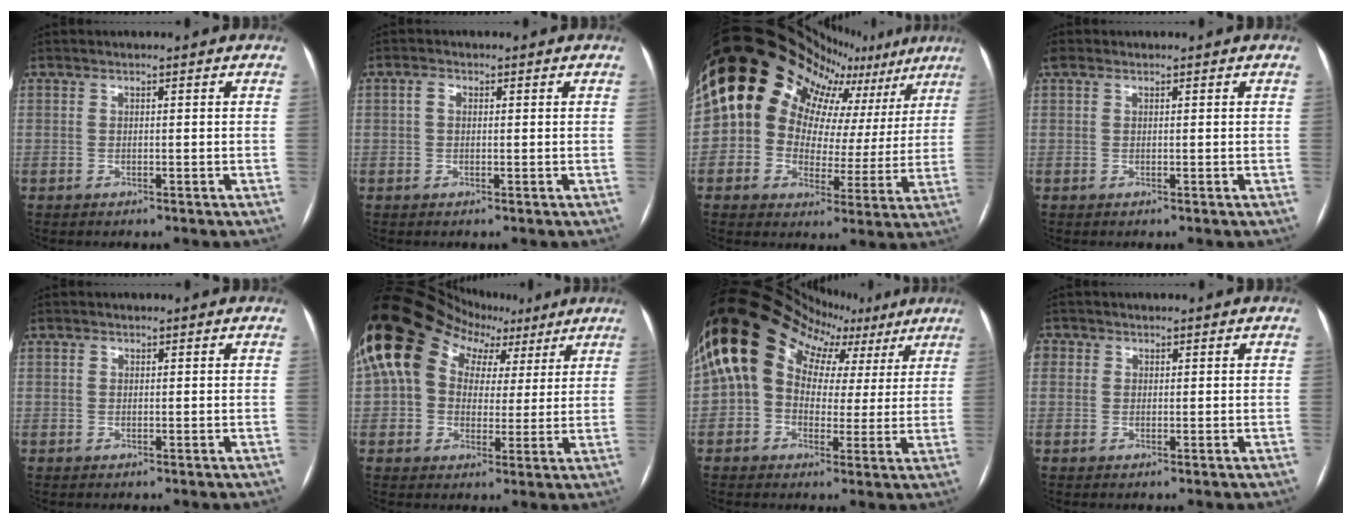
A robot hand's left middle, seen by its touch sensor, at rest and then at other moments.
{"total": 1.5, "force": [0.3, 1.1, 1.1], "torque": [-0.026, 0.014, 0.005]}
{"total": 17.6, "force": [11.1, 10.6, 8.6], "torque": [-0.129, 0.069, 0.134]}
{"total": 1.0, "force": [0.7, 0.5, 0.5], "torque": [-0.016, 0.022, 0.015]}
{"total": 0.6, "force": [0.3, 0.4, 0.3], "torque": [-0.009, 0.006, 0.005]}
{"total": 16.4, "force": [5.1, 12.9, 8.7], "torque": [-0.183, 0.092, 0.100]}
{"total": 17.6, "force": [6.4, 13.7, 8.9], "torque": [-0.182, 0.107, 0.111]}
{"total": 2.0, "force": [-1.6, 1.2, -0.5], "torque": [0.005, 0.012, -0.011]}